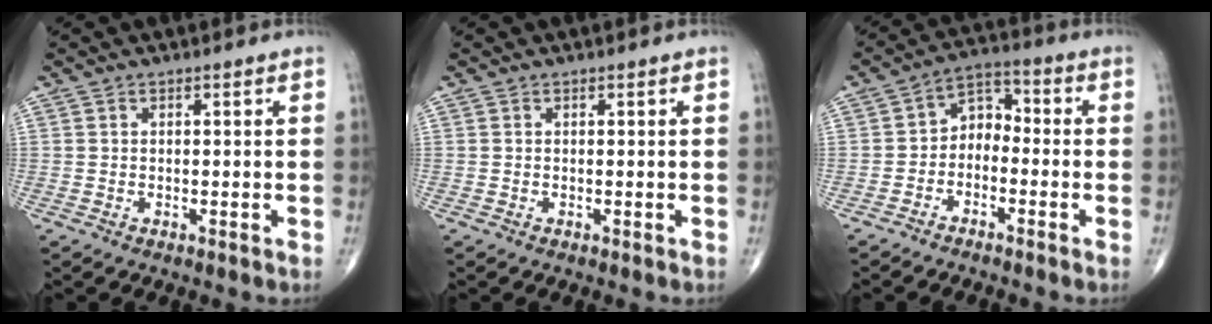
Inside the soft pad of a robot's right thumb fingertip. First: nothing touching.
{"total": 0.0}
{"total": 5.9, "force": [-2.0, 4.3, 3.6], "torque": [-0.035, 0.039, -0.053]}